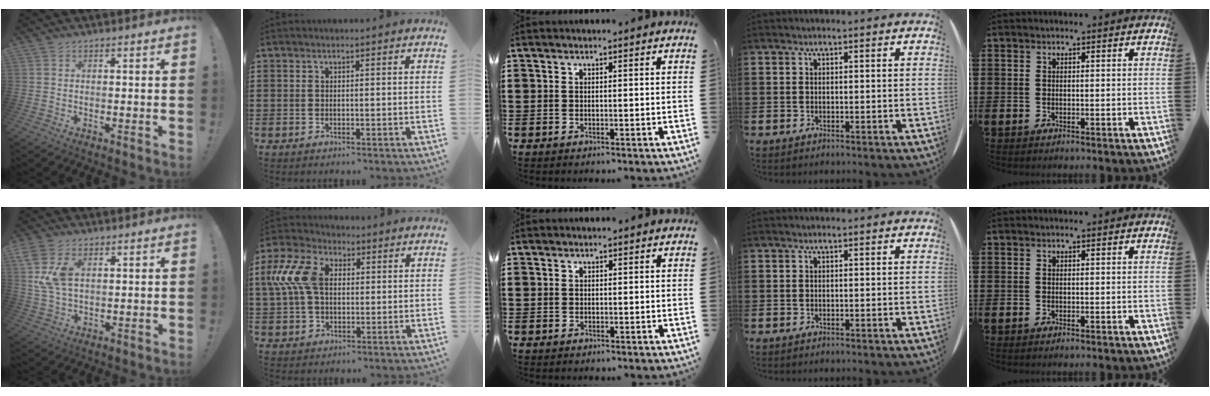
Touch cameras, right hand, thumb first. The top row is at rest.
{"thumb": {"total": 8.9, "force": [3.2, 5.3, 6.4], "torque": [-0.130, -0.009, 0.059]}, "index": {"total": 9.4, "force": [1.5, 6.0, 7.1], "torque": [-0.188, 0.003, 0.021]}, "middle": {"total": 0.6, "force": [-0.2, 0.5, -0.2], "torque": [0.004, 0.004, -0.006]}}